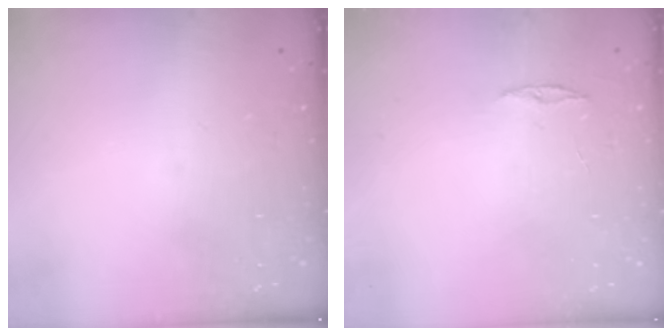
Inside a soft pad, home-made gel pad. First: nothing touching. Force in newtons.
{"total": 3.0, "press": 2.9, "slide": 0.3}